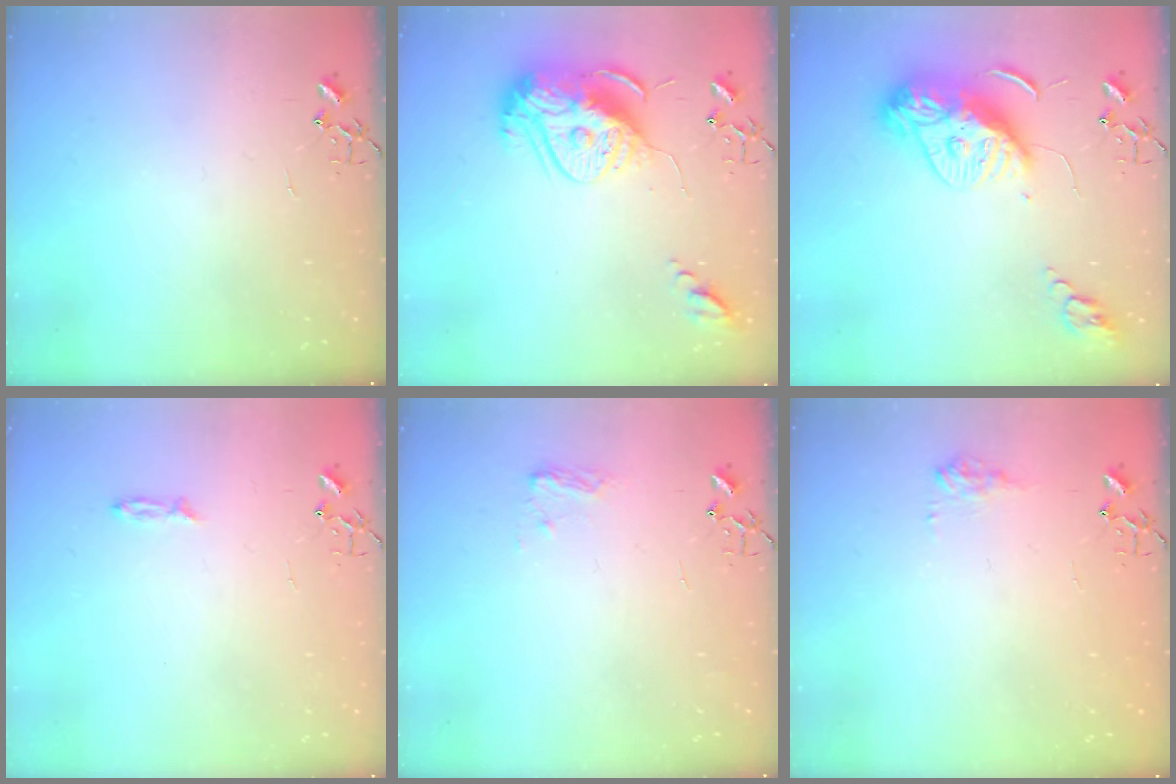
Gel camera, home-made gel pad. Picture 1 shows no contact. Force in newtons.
{"total": 17.1, "press": 17.1, "slide": 1.7}
{"total": 13.1, "press": 13.0, "slide": 1.2}
{"total": 3.2, "press": 3.2, "slide": 0.4}
{"total": 6.9, "press": 6.9, "slide": 0.7}
{"total": 7.8, "press": 7.8, "slide": 0.1}